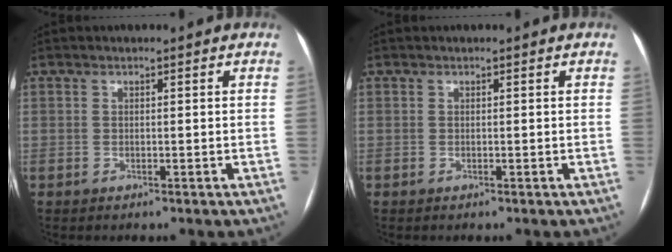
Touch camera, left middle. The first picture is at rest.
{"total": 0.0}